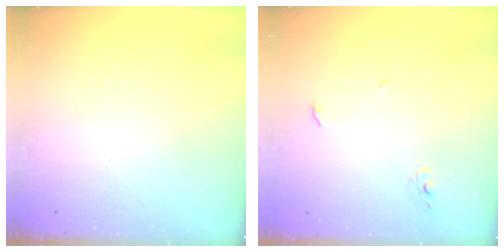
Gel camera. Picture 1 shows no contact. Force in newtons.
{"total": 4.1, "press": 4.1, "slide": 0.3}